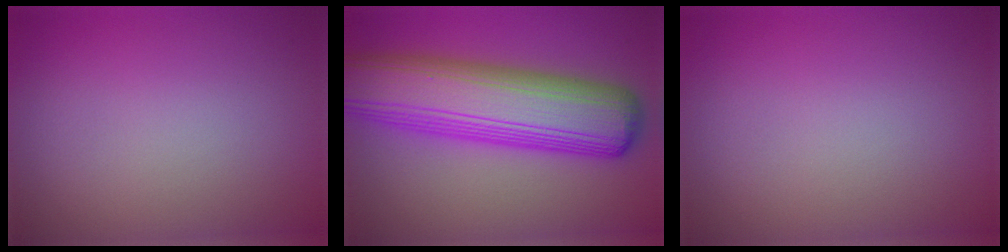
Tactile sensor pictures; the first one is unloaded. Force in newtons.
{"total": 11.8, "press": 11.8, "slide": 0.3}
{"total": 0.0}